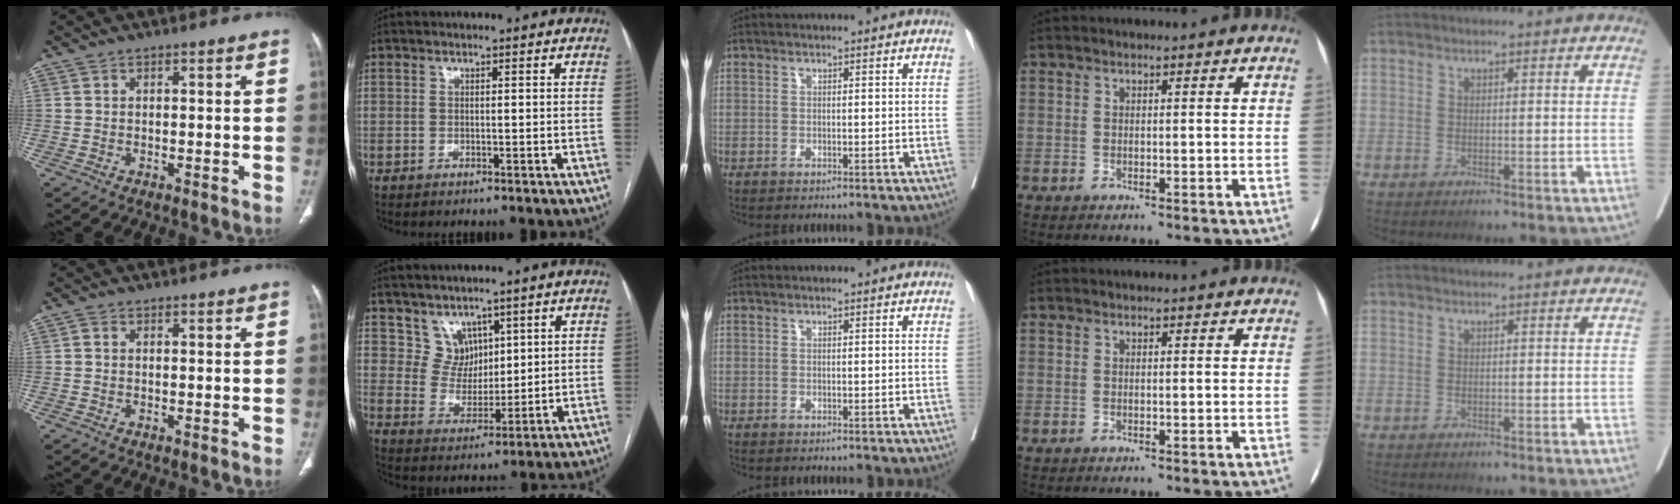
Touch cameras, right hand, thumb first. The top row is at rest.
{"thumb": {"total": 0.6, "force": [-0.1, 0.5, 0.4], "torque": [-0.006, 0.000, -0.007]}, "index": {"total": 5.2, "force": [3.5, 3.8, 0.6], "torque": [-0.012, 0.002, 0.077]}}